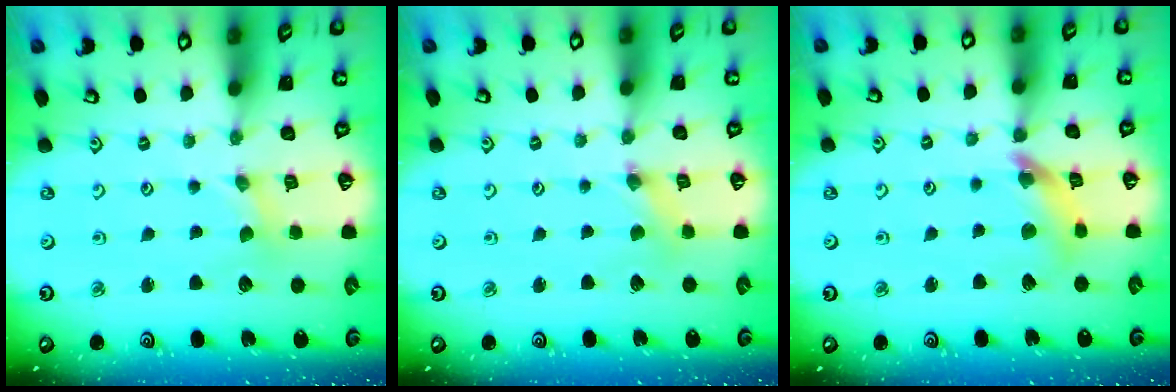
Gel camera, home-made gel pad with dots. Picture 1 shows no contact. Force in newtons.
{"total": 1.6, "press": 1.6, "slide": 0.3}
{"total": 9.9, "press": 9.9, "slide": 1.2}